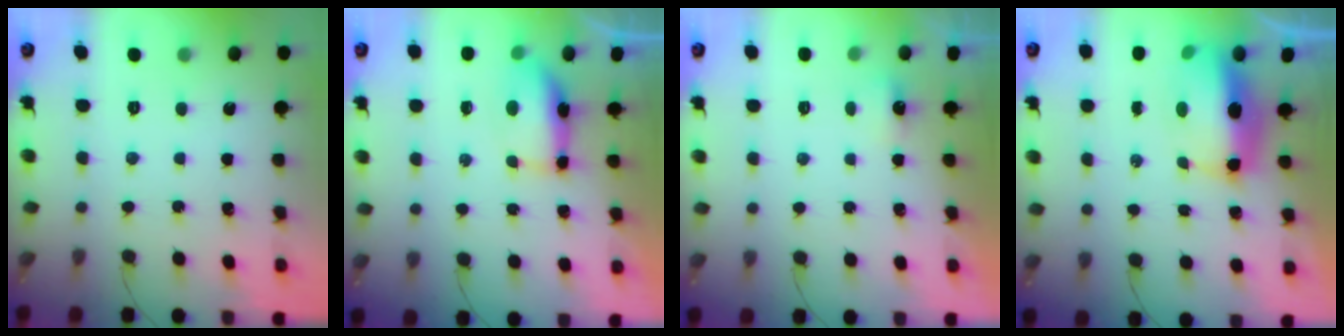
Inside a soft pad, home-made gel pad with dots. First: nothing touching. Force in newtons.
{"total": 8.8, "press": 7.8, "slide": 3.9}
{"total": 2.2, "press": 2.2, "slide": 0.5}
{"total": 10.2, "press": 9.9, "slide": 2.2}